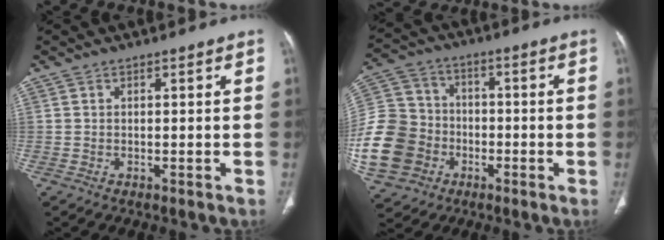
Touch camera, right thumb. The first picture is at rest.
{"total": 19.8, "force": [-5.6, 16.6, 9.1], "torque": [-0.209, 0.040, -0.096]}